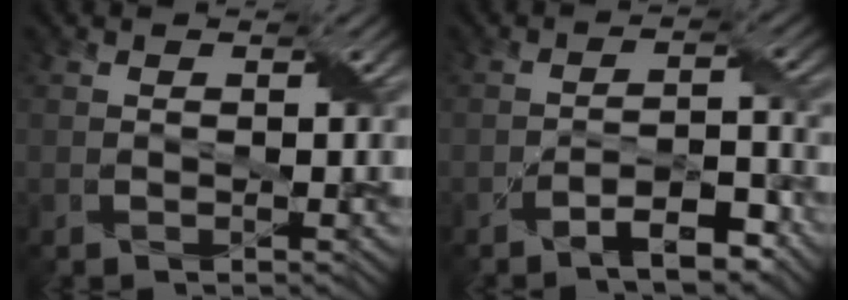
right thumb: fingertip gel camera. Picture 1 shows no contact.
{"total": 5.5, "force": [-3.9, 1.5, 3.5], "torque": [-0.055, 0.009, -0.066]}